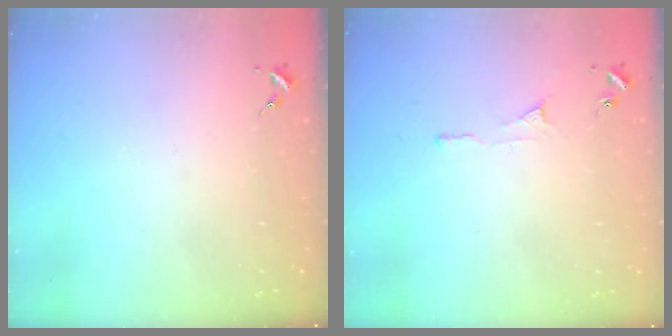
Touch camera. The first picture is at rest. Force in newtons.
{"total": 3.9, "press": 3.9, "slide": 0.4}